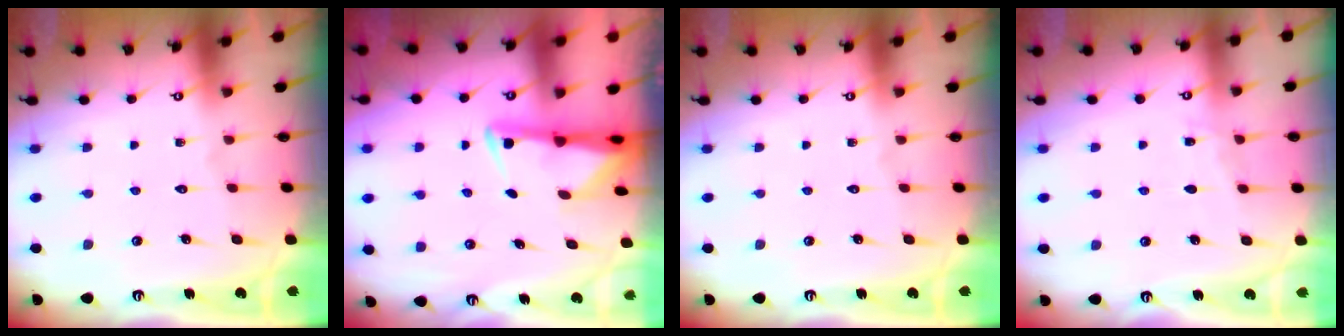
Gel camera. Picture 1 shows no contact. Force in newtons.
{"total": 2.8, "press": 2.7, "slide": 0.6}
{"total": 0.0}
{"total": 2.8, "press": 2.8, "slide": 0.4}